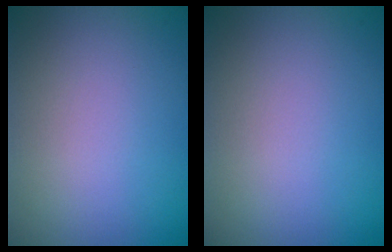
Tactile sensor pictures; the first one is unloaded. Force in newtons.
{"total": 0.0}